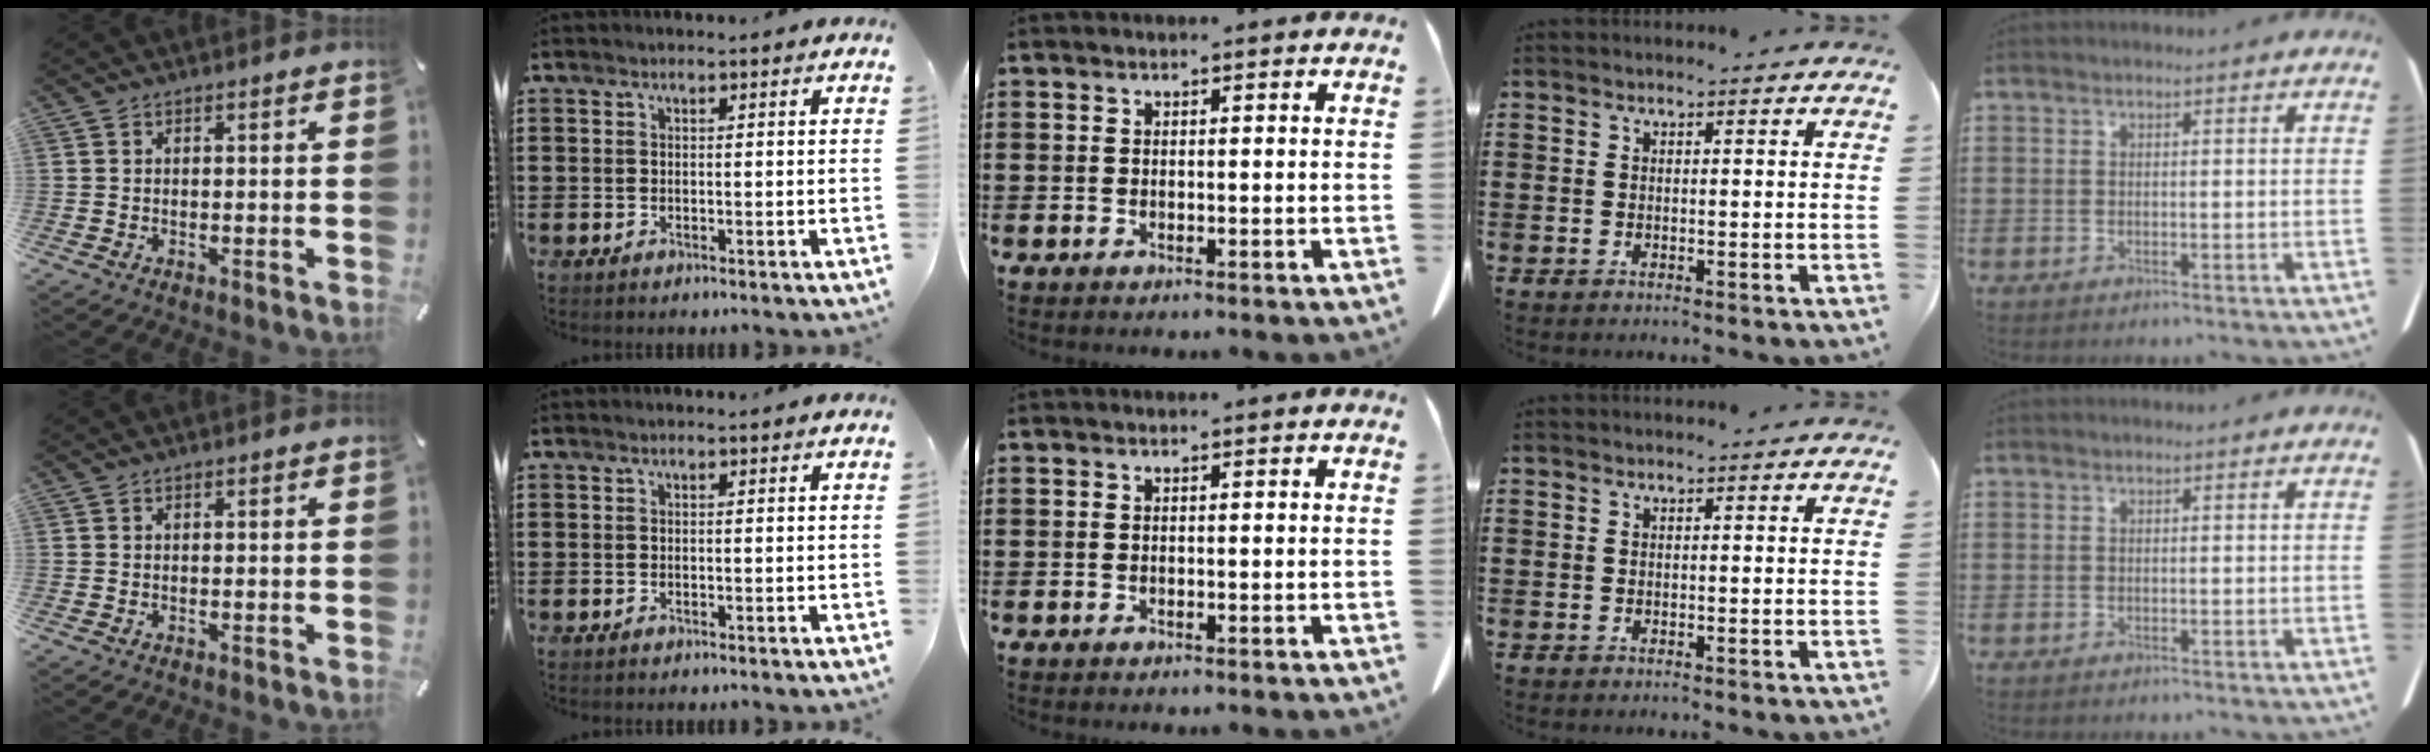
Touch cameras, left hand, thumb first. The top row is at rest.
{}